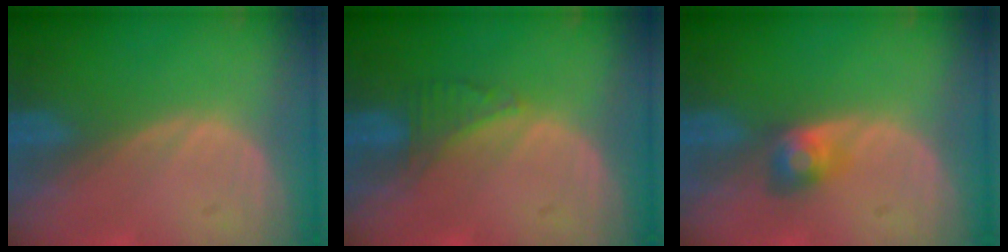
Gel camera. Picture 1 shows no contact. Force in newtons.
{"total": 2.5, "press": 2.5, "slide": 0.2}
{"total": 2.9, "press": 2.8, "slide": 0.1}